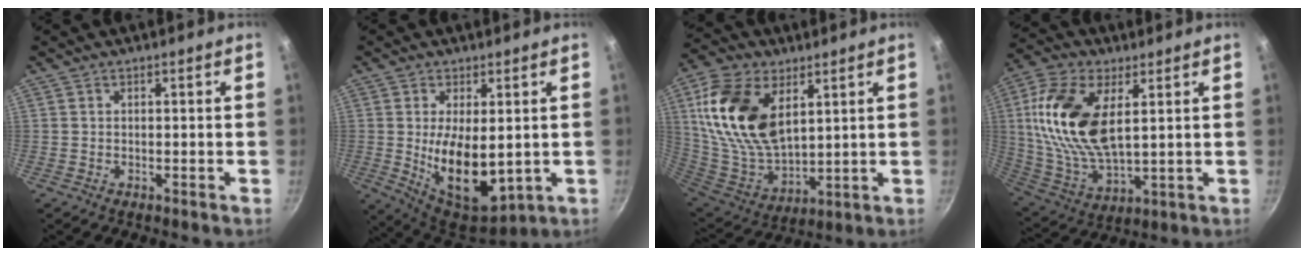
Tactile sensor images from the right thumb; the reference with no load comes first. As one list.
[{"total": 13.8, "force": [-0.2, 6.8, 12.0], "torque": [-0.180, -0.026, 0.017]}, {"total": 20.8, "force": [7.0, 12.3, 15.3], "torque": [-0.281, -0.031, 0.145]}, {"total": 19.2, "force": [4.6, 10.0, 15.8], "torque": [-0.310, -0.011, 0.092]}]